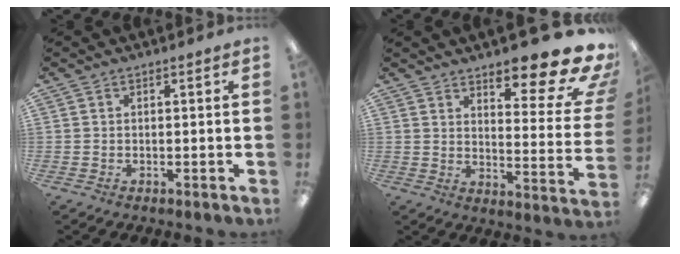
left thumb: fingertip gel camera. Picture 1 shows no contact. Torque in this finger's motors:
{"motor_torque": [0.38, 0.38, 1.43, -1.22, 0.08]}